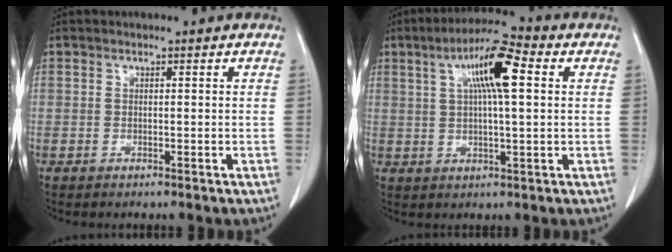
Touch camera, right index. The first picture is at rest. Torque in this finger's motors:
{"motor_torque": [0.66, -0.01, 0.32, 0.09]}